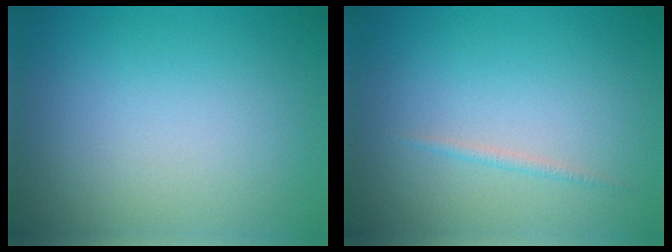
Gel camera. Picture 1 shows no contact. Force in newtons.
{"total": 0.6, "press": 0.6, "slide": 0.0}